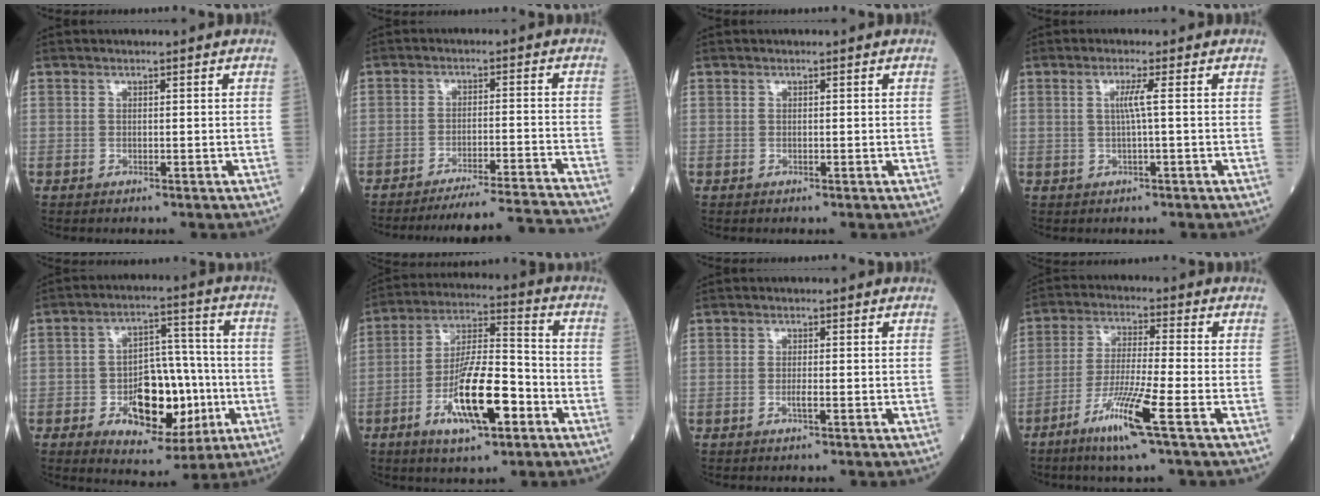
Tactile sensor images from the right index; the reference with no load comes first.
{"total": 14.3, "force": [-13.8, -2.6, 2.6], "torque": [-0.016, -0.011, -0.196]}
{"total": 0.0}
{"total": 2.4, "force": [0.2, -0.7, 2.2], "torque": [-0.045, 0.000, 0.004]}
{"total": 13.4, "force": [-3.3, 6.9, 11.0], "torque": [-0.173, 0.015, -0.040]}
{"total": 13.6, "force": [-5.3, 3.2, 12.1], "torque": [-0.232, -0.001, -0.089]}
{"total": 0.9, "force": [-0.3, 0.0, 0.9], "torque": [-0.022, 0.000, -0.003]}
{"total": 9.8, "force": [-5.0, -0.8, 8.5], "torque": [-0.168, -0.020, -0.095]}